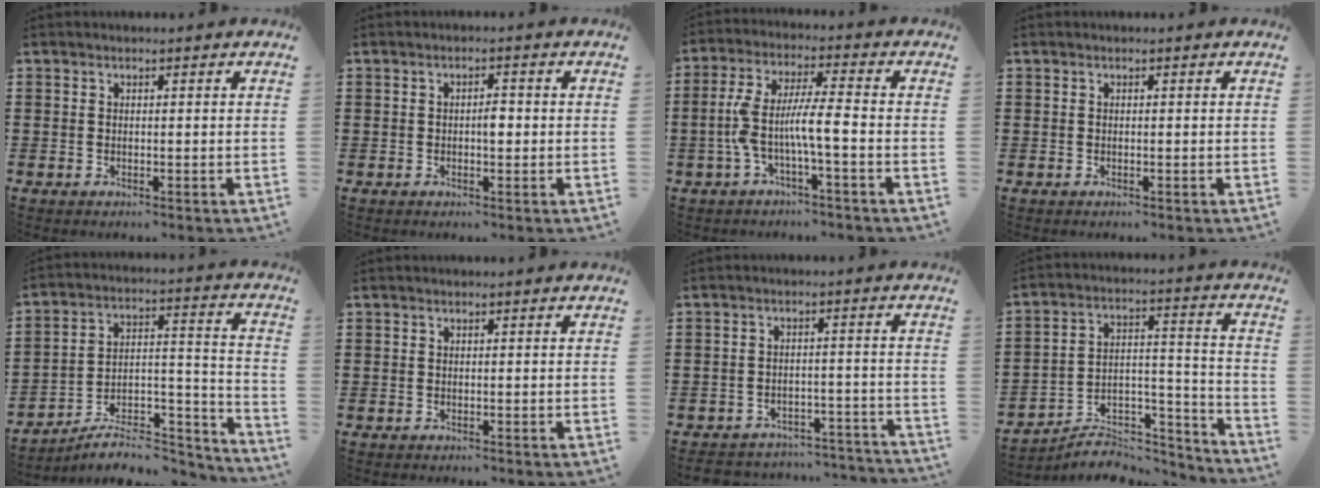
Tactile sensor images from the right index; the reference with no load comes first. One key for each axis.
{"total": 2.0, "fx": -0.2, "fy": 0.7, "fz": 1.8, "tx": -0.034, "ty": 0.002, "tz": -0.005}
{"total": 7.4, "fx": -2.3, "fy": 1.0, "fz": 6.9, "tx": -0.151, "ty": -0.007, "tz": -0.052}
{"total": 0.0}
{"total": 7.6, "fx": -6.4, "fy": 2.4, "fz": 3.3, "tx": -0.042, "ty": 0.015, "tz": -0.119}
{"total": 0.0}
{"total": 3.5, "fx": -3.5, "fy": 0.5, "fz": 0.4, "tx": -0.012, "ty": 0.004, "tz": -0.073}
{"total": 6.6, "fx": -6.0, "fy": 2.2, "fz": 1.7, "tx": -0.022, "ty": 0.013, "tz": -0.115}